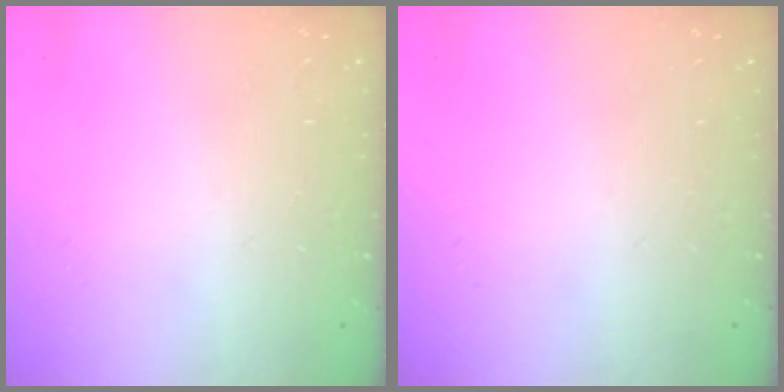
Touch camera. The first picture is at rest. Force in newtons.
{"total": 0.0}